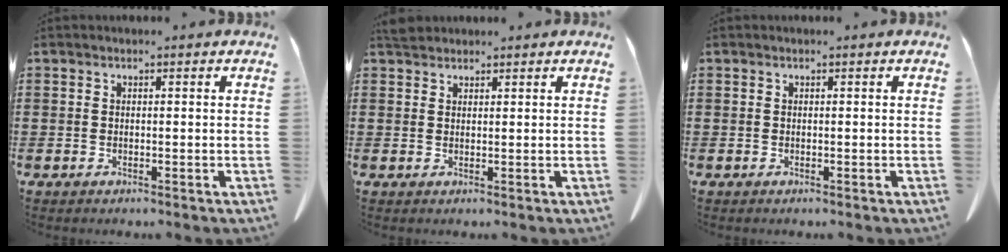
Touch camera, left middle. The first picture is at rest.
{"total": 2.0, "force": [1.8, 0.6, 0.6], "torque": [-0.018, 0.001, 0.037]}
{"total": 0.0}